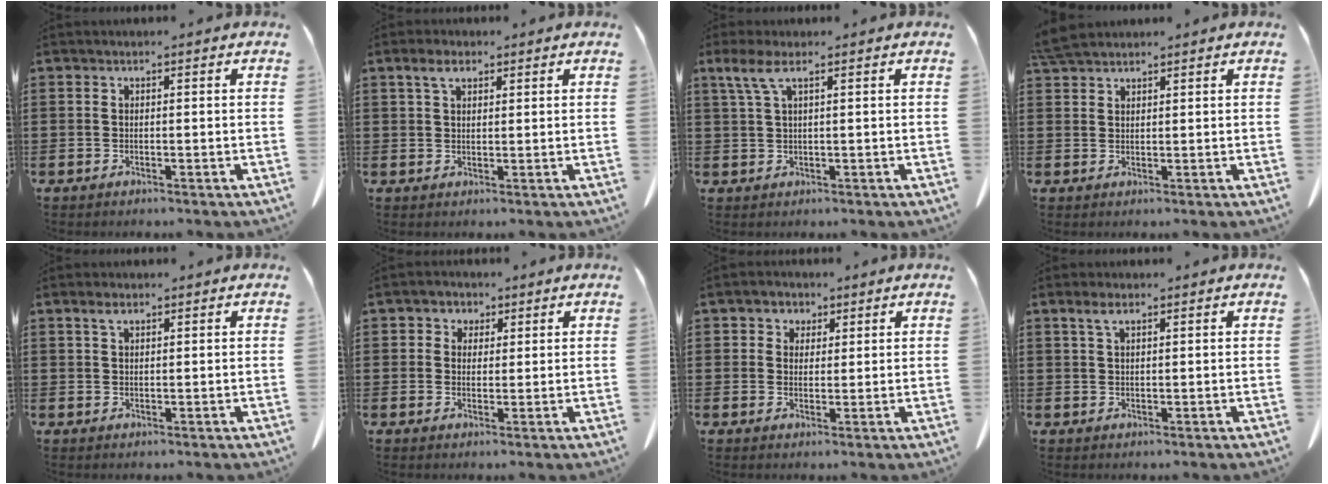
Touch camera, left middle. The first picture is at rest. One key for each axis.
{"total": 3.4, "fx": 2.1, "fy": 1.4, "fz": 2.2, "tx": -0.048, "ty": 0.006, "tz": 0.038}
{"total": 3.6, "fx": 1.7, "fy": 0.6, "fz": 3.1, "tx": -0.073, "ty": -0.001, "tz": 0.028}
{"total": 3.7, "fx": 3.3, "fy": 0.7, "fz": 1.4, "tx": -0.038, "ty": -0.001, "tz": 0.065}
{"total": 2.0, "fx": 1.2, "fy": 0.7, "fz": 1.4, "tx": -0.032, "ty": 0.002, "tz": 0.023}
{"total": 2.3, "fx": 1.3, "fy": 1.8, "fz": 0.2, "tx": -0.014, "ty": 0.011, "tz": 0.023}
{"total": 2.6, "fx": 1.7, "fy": 2.0, "fz": 0.2, "tx": -0.007, "ty": 0.009, "tz": 0.028}
{"total": 2.5, "fx": 1.5, "fy": 0.8, "fz": 1.9, "tx": -0.042, "ty": 0.003, "tz": 0.026}